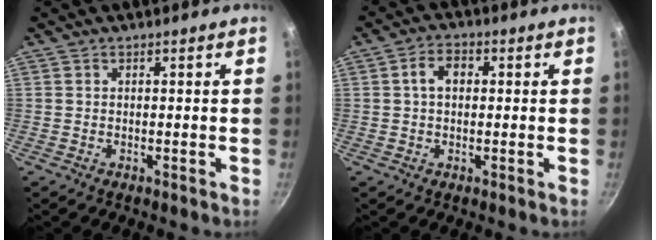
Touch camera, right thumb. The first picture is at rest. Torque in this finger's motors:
{"motor_torque": [0.40, 0.97, 0.63, 0.00, 0.16]}